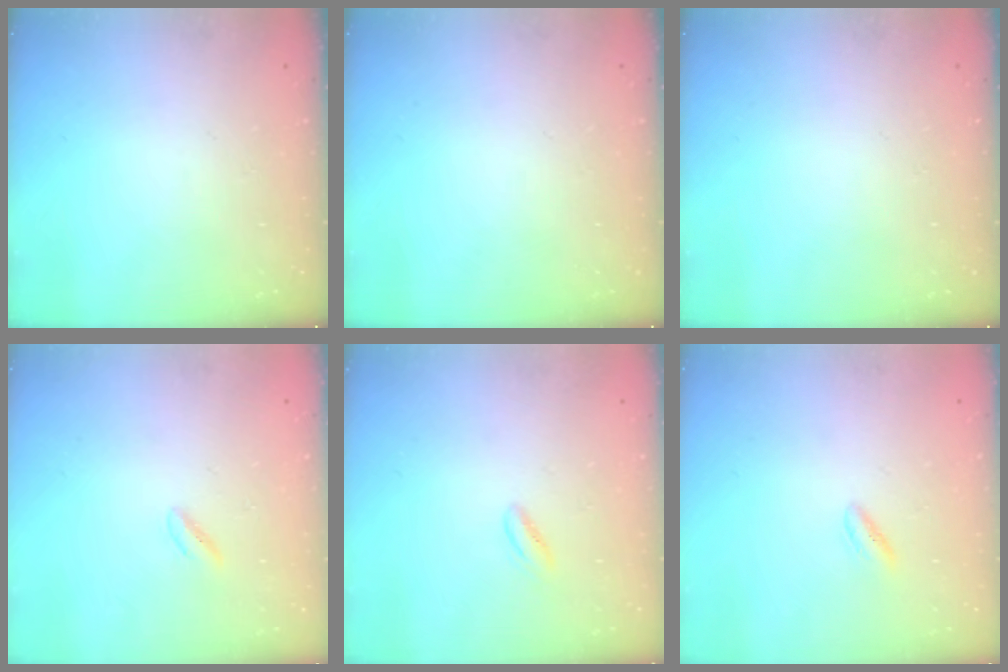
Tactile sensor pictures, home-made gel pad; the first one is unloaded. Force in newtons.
{"total": 0.0}
{"total": 0.0}
{"total": 0.8, "press": 0.6, "slide": 0.6}
{"total": 2.7, "press": 2.6, "slide": 0.8}
{"total": 2.4, "press": 2.2, "slide": 1.0}